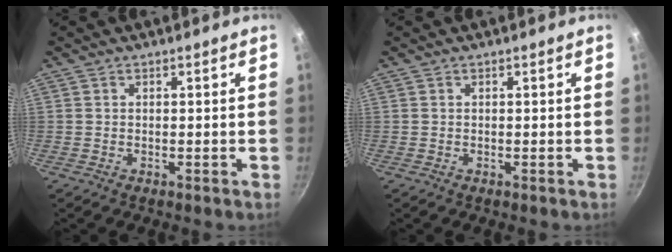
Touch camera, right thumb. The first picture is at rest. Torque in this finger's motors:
{"motor_torque": [-0.16, -0.16, 0.03, -0.01, 0.00]}